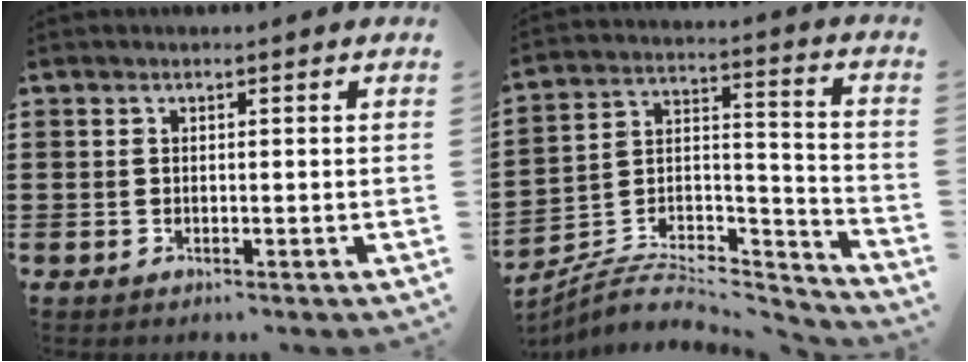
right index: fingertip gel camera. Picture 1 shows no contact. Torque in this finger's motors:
{"motor_torque": [-1.30, 0.28, -1.05, -0.21]}